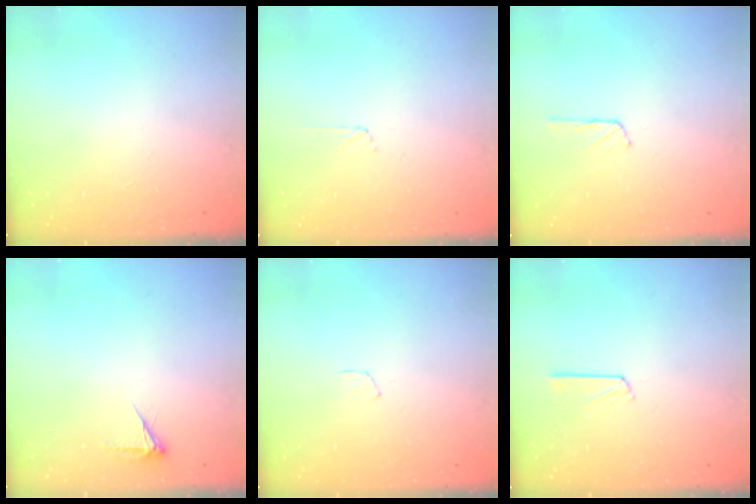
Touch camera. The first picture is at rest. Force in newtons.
{"total": 3.6, "press": 3.6, "slide": 0.4}
{"total": 2.3, "press": 2.3, "slide": 0.2}
{"total": 3.4, "press": 3.4, "slide": 0.5}
{"total": 3.3, "press": 3.3, "slide": 0.3}
{"total": 3.3, "press": 3.3, "slide": 0.3}